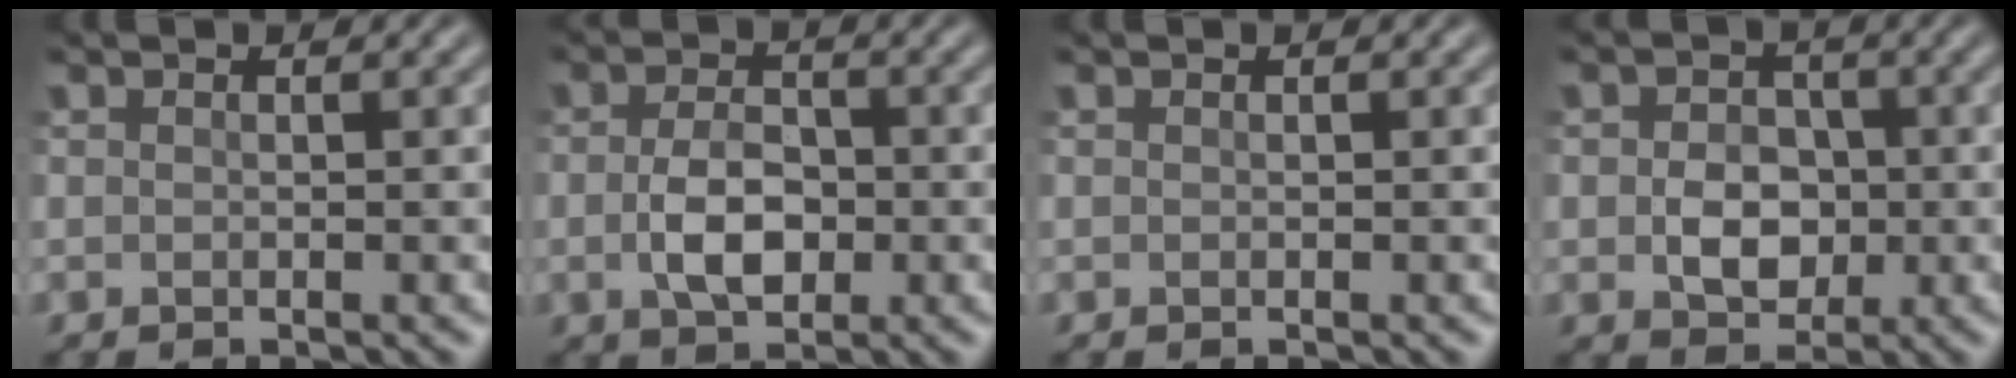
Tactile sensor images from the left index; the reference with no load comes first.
{"total": 4.0, "force": [-0.7, 2.5, 3.1], "torque": [-0.064, -0.001, -0.014]}
{"total": 0.0}
{"total": 3.9, "force": [-0.5, 3.1, 2.3], "torque": [-0.037, -0.004, -0.011]}